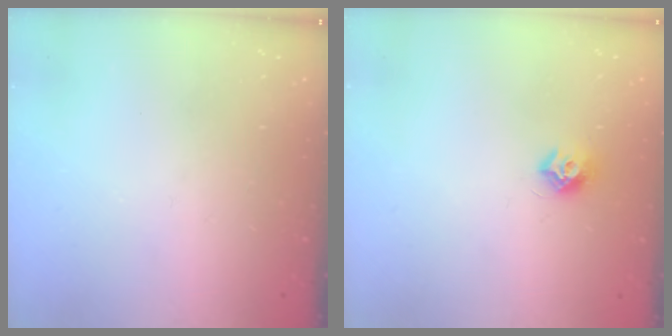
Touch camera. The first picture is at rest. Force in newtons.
{"total": 7.7, "press": 7.7, "slide": 0.7}